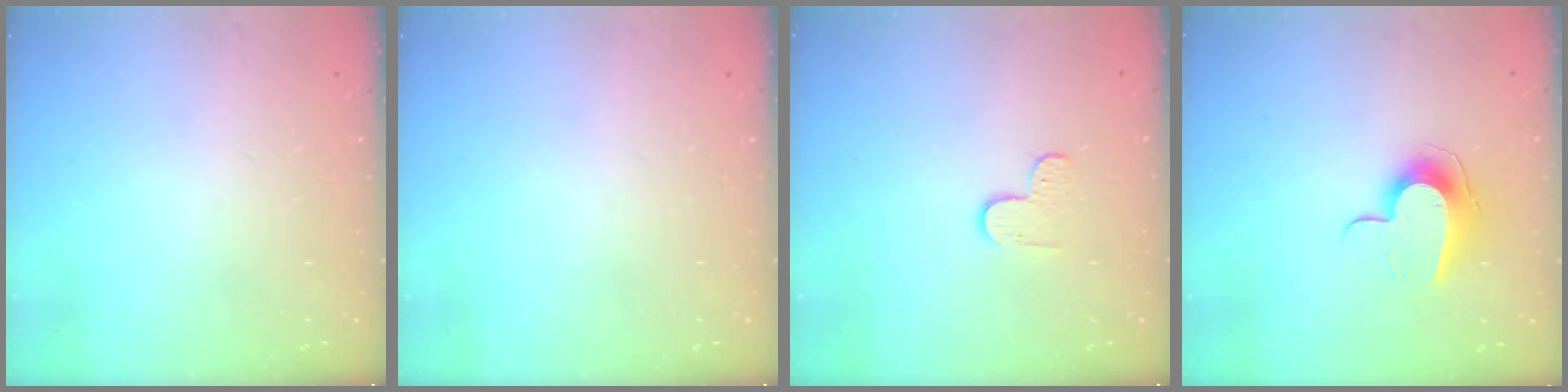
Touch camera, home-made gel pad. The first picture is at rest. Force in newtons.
{"total": 0.0}
{"total": 3.1, "press": 3.1, "slide": 0.3}
{"total": 9.7, "press": 9.7, "slide": 1.0}